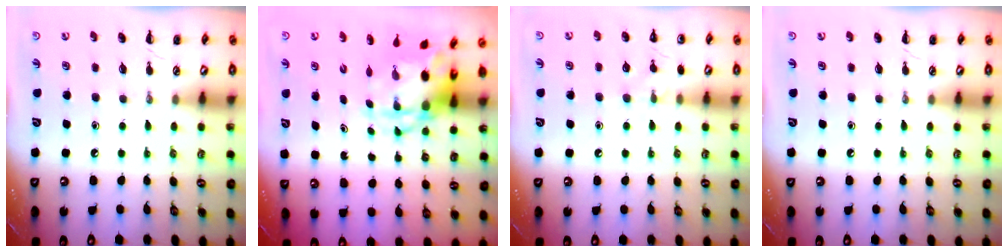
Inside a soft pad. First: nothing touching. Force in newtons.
{"total": 4.3, "press": 4.2, "slide": 0.9}
{"total": 7.8, "press": 7.4, "slide": 2.3}
{"total": 0.0}